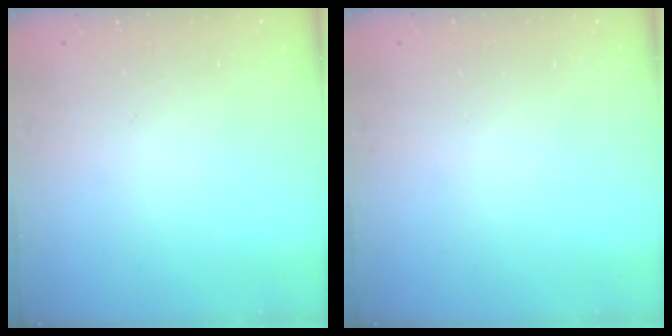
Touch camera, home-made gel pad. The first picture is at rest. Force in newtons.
{"total": 0.0}